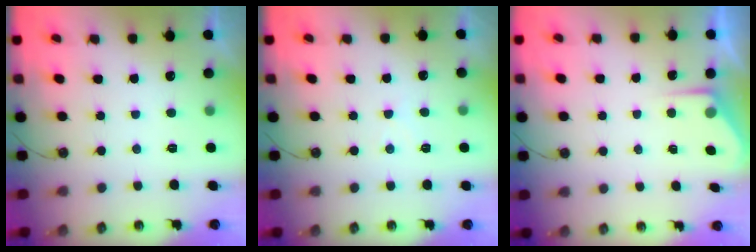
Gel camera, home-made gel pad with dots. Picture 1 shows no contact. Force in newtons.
{"total": 3.2, "press": 3.2, "slide": 0.5}
{"total": 3.2, "press": 3.2, "slide": 0.5}